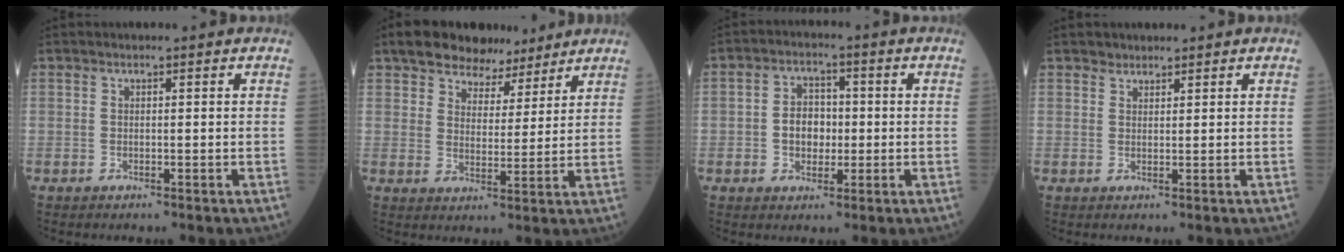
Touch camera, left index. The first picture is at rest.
{"total": 8.4, "force": [6.7, 4.5, 2.5], "torque": [-0.034, 0.020, 0.107]}
{"total": 5.5, "force": [-0.7, 4.0, 3.6], "torque": [-0.072, 0.014, -0.013]}
{"total": 1.2, "force": [1.0, 0.6, -0.1], "torque": [0.003, 0.000, 0.015]}